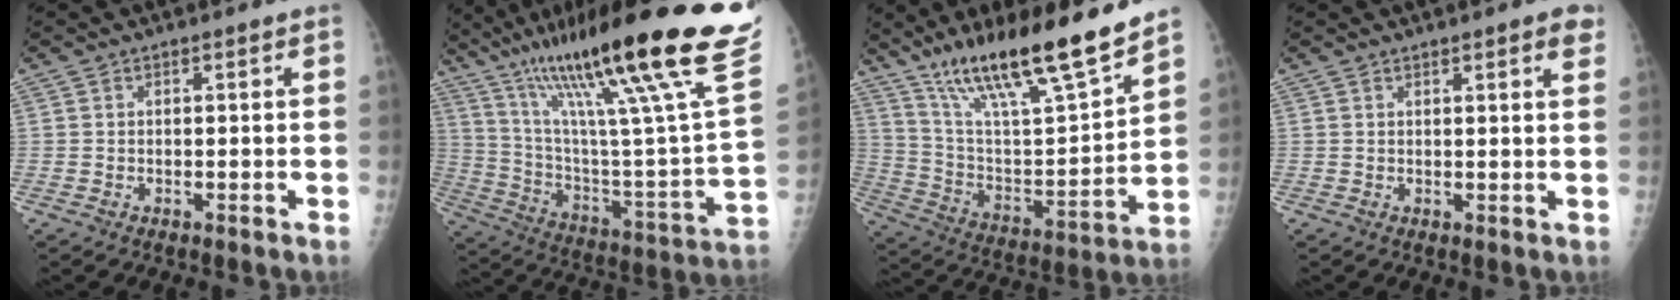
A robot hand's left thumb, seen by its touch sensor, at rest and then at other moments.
{"total": 37.6, "force": [23.3, 4.6, 29.2], "torque": [-0.393, -0.051, 0.376]}
{"total": 22.5, "force": [16.6, 3.3, 14.8], "torque": [-0.232, -0.072, 0.296]}
{"total": 3.4, "force": [2.1, 0.7, 2.5], "torque": [-0.023, -0.008, 0.023]}